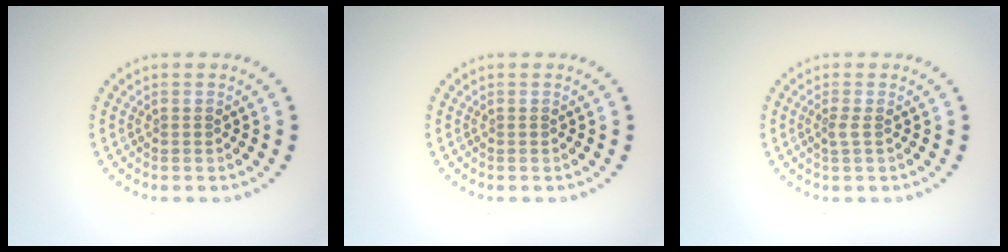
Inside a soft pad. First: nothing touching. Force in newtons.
{"total": 0.0}
{"total": 0.9, "press": 0.6, "slide": 0.7}